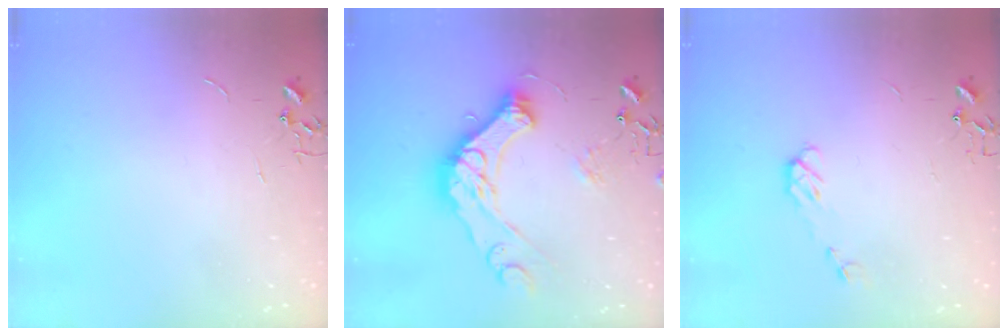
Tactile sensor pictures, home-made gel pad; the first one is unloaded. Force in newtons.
{"total": 17.4, "press": 17.3, "slide": 1.8}
{"total": 4.6, "press": 4.6, "slide": 0.4}